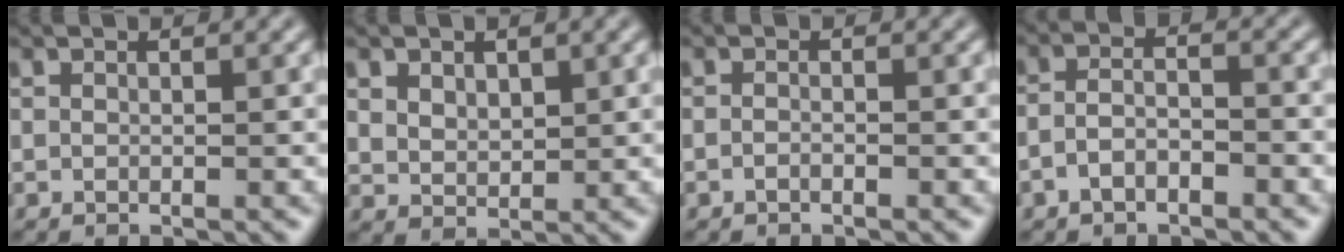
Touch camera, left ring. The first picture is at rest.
{"total": 2.3, "force": [1.1, 1.6, 1.3], "torque": [-0.027, -0.005, 0.024]}
{"total": 0.7, "force": [-0.5, 0.2, 0.5], "torque": [-0.008, -0.001, -0.011]}
{"total": 2.6, "force": [-1.4, 1.1, 1.9], "torque": [-0.038, 0.005, -0.032]}